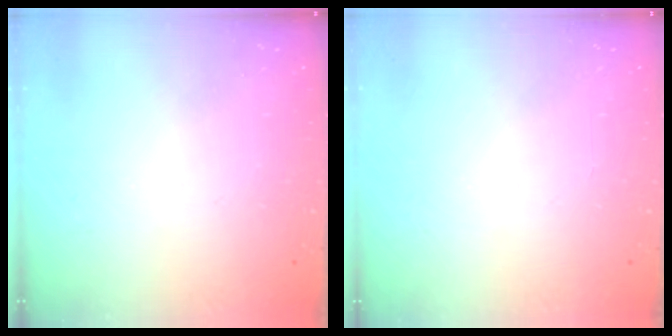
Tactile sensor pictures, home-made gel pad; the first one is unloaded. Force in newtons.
{"total": 0.0}